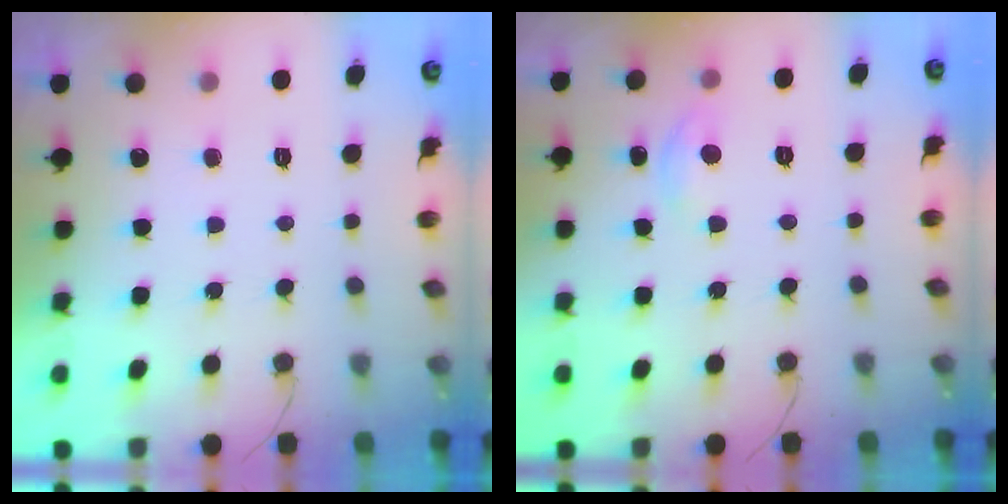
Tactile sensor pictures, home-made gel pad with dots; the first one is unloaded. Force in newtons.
{"total": 2.9, "press": 2.9, "slide": 0.3}